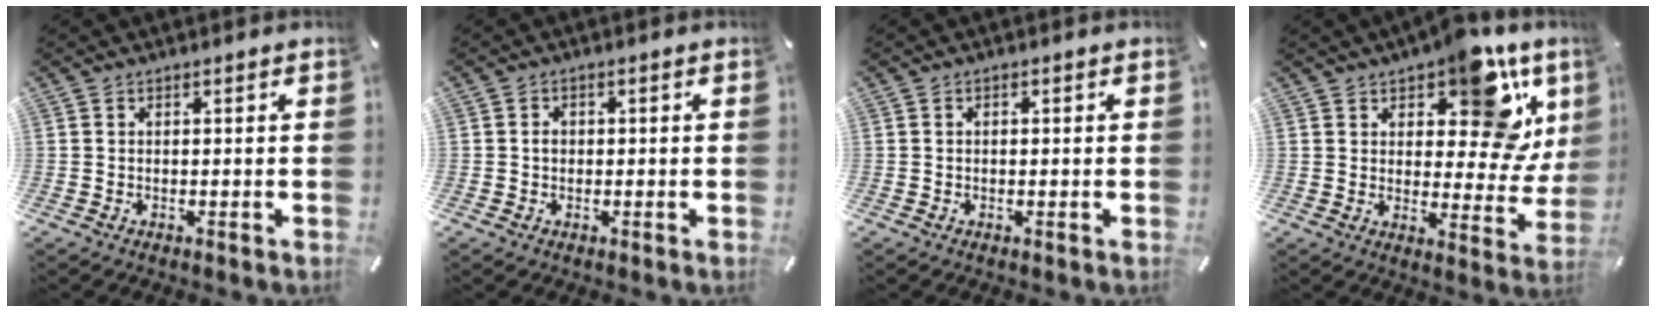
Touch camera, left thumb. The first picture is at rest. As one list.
[{"total": 1.9, "force": [-0.2, 1.7, 0.9], "torque": [-0.012, 0.002, -0.007]}, {"total": 0.6, "force": [-0.1, 0.4, 0.4], "torque": [-0.009, 0.001, -0.003]}, {"total": 15.8, "force": [9.2, 7.8, 10.2], "torque": [-0.131, -0.063, 0.154]}]